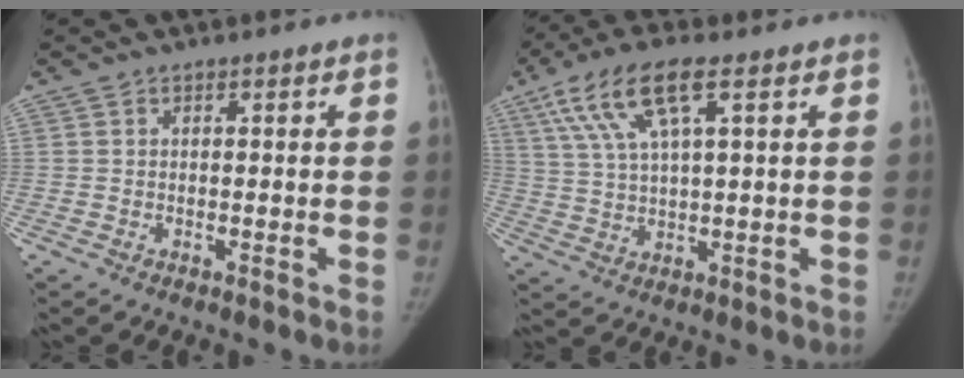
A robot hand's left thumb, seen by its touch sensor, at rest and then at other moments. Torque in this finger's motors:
{"motor_torque": [1.23, 0.84, 1.37, -0.67, 0.53]}